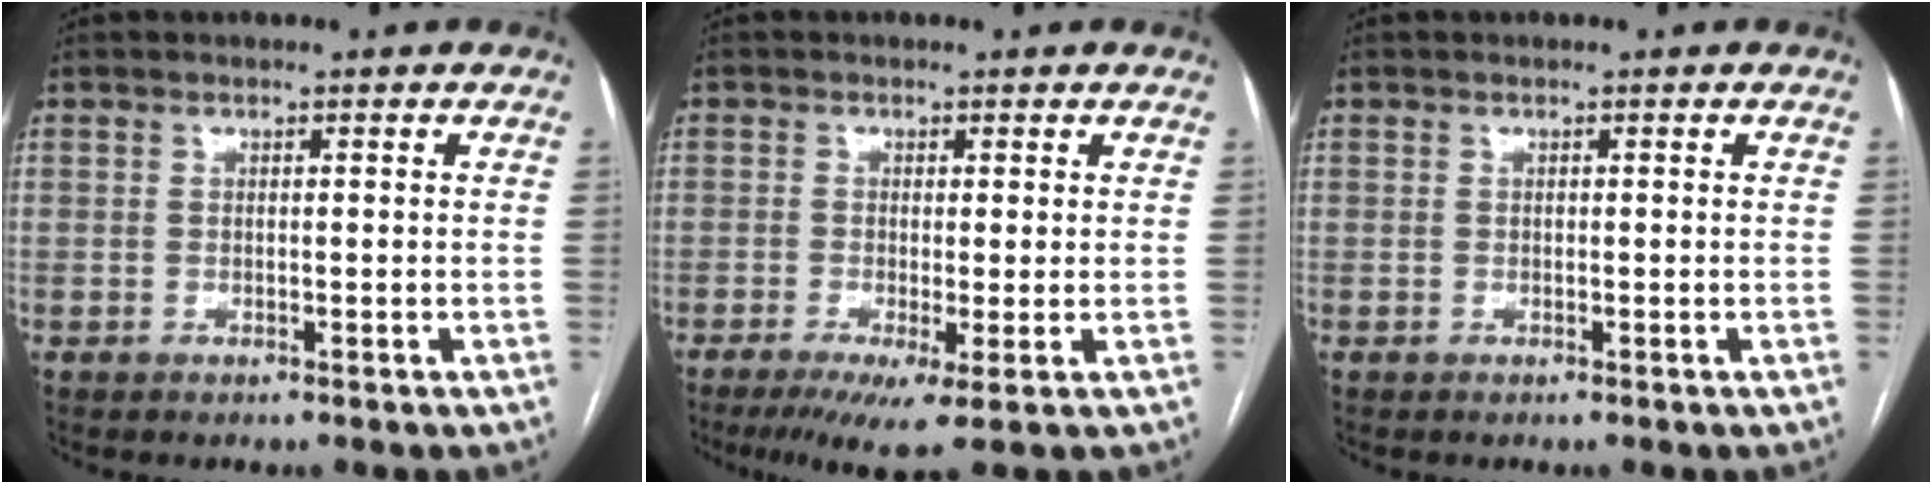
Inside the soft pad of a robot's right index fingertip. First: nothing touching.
{"total": 5.8, "force": [-2.5, 0.7, 5.2], "torque": [-0.083, -0.016, -0.039]}
{"total": 0.0}